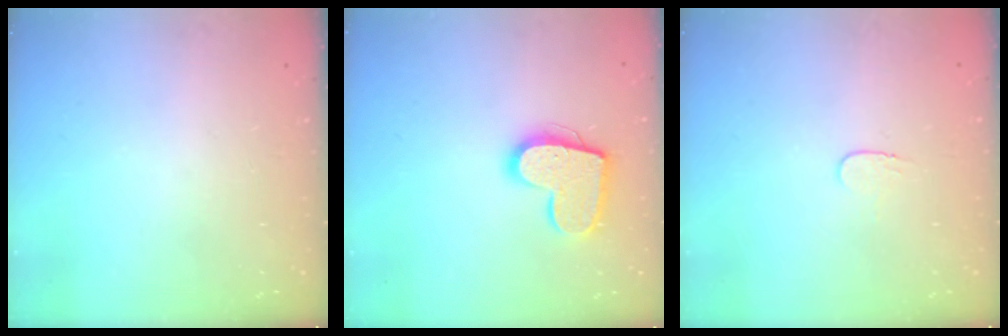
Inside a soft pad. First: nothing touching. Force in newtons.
{"total": 13.9, "press": 13.9, "slide": 0.9}
{"total": 3.7, "press": 3.7, "slide": 0.4}